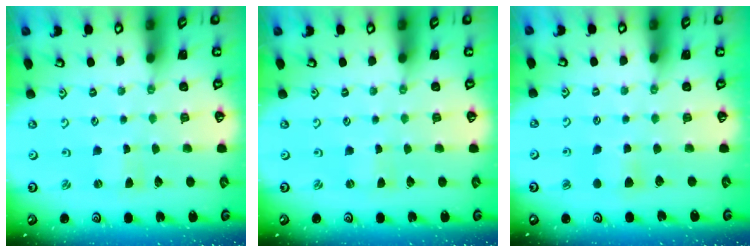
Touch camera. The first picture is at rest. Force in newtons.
{"total": 0.0}
{"total": 4.1, "press": 4.0, "slide": 0.7}